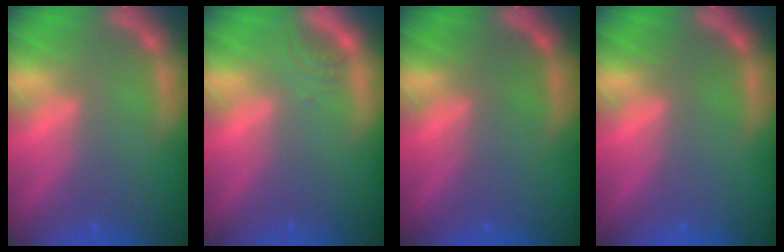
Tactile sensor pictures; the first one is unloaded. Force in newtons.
{"total": 1.4}
{"total": 0.0}
{"total": 0.0}